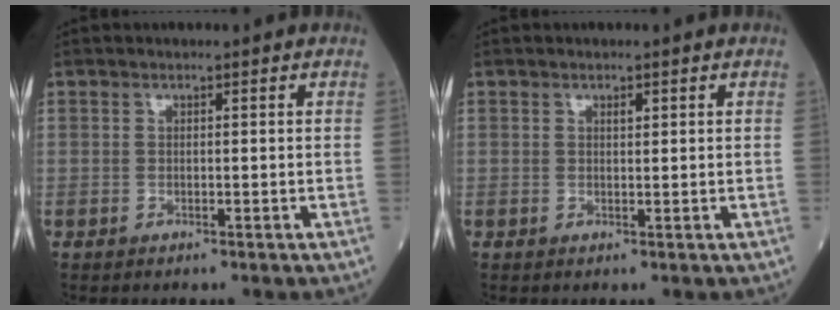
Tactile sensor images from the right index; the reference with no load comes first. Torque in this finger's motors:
{"motor_torque": [0.22, 0.14, 0.12, 0.02]}